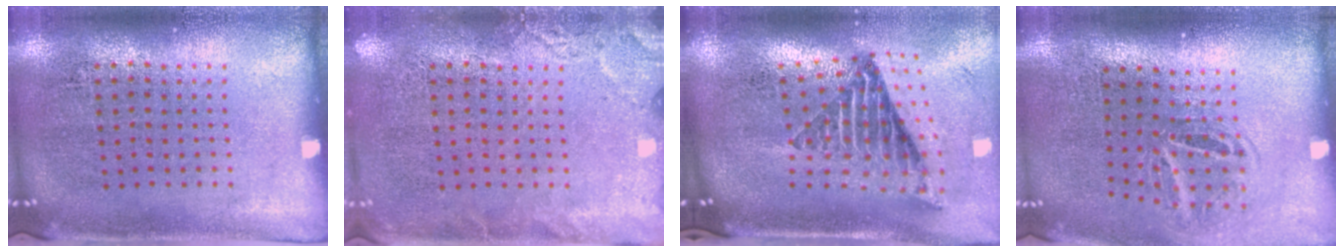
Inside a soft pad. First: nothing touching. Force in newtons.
{"total": 2.4, "press": 2.4, "slide": 0.3}
{"total": 2.8, "press": 1.7, "slide": 2.2}
{"total": 1.8, "press": 1.2, "slide": 1.3}